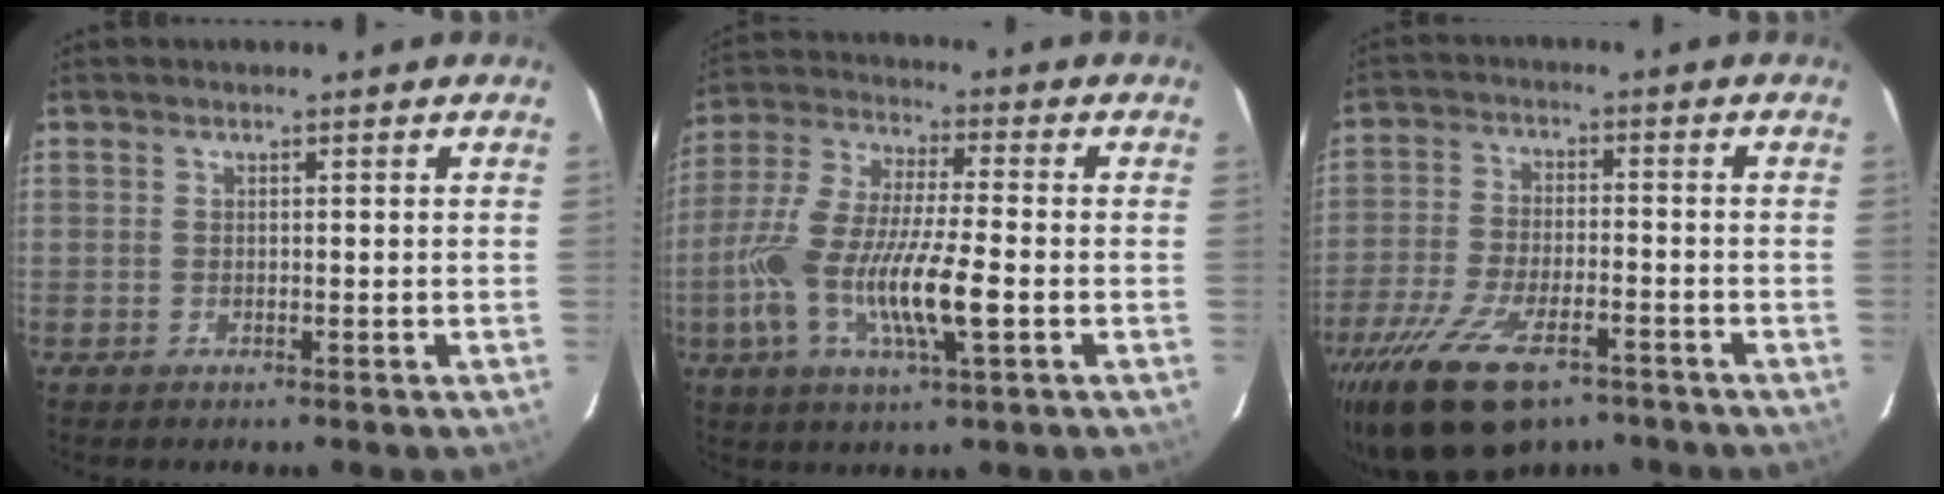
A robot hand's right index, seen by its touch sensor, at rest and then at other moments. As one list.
[{"total": 15.7, "force": [-4.2, 3.3, 14.7], "torque": [-0.300, -0.012, -0.081]}, {"total": 16.8, "force": [-11.2, 7.1, 10.4], "torque": [-0.224, -0.038, -0.197]}]